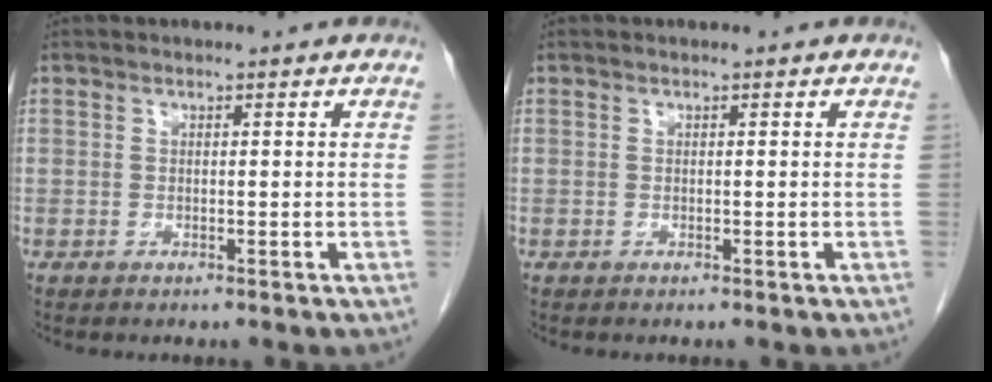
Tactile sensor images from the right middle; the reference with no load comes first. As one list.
[{"total": 0.0}]